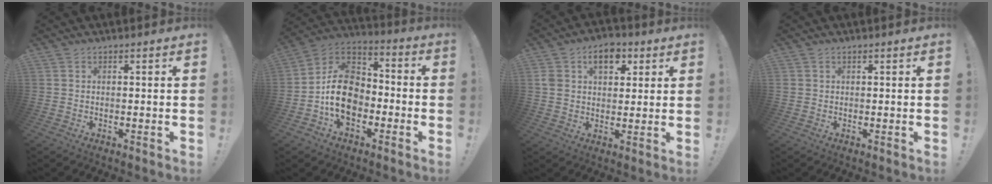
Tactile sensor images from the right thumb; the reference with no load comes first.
{"total": 16.8, "force": [-4.0, 12.5, 10.4], "torque": [-0.166, 0.033, -0.064]}
{"total": 8.9, "force": [3.6, 6.4, 5.1], "torque": [-0.078, 0.004, 0.066]}
{"total": 0.8, "force": [0.3, 0.8, 0.1], "torque": [-0.008, 0.005, 0.007]}